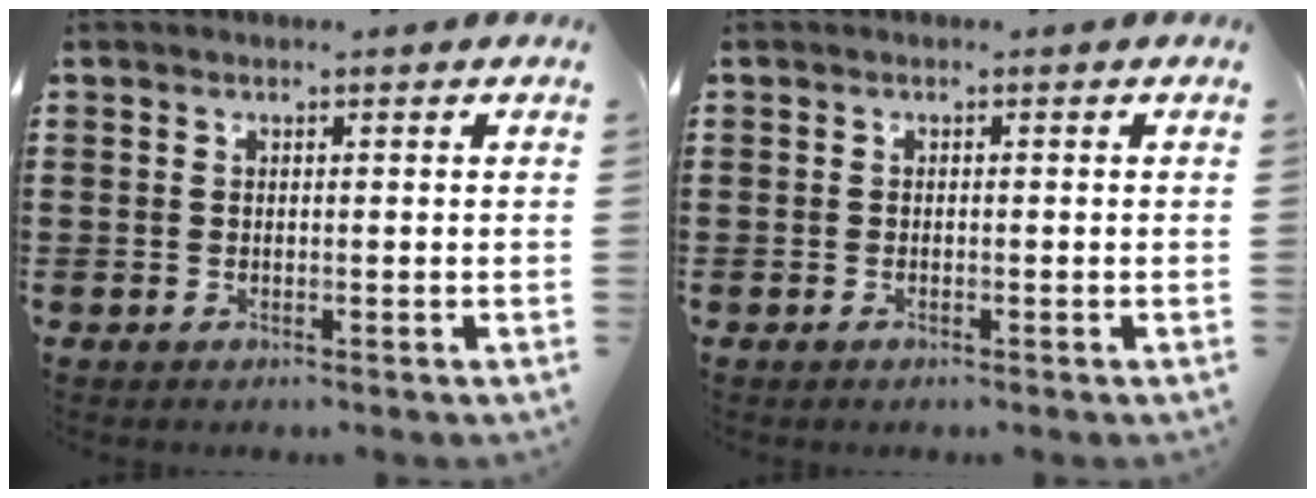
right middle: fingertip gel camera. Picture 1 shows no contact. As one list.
[{"total": 0.5, "force": [-0.4, 0.2, 0.3], "torque": [-0.007, -0.003, -0.007]}]